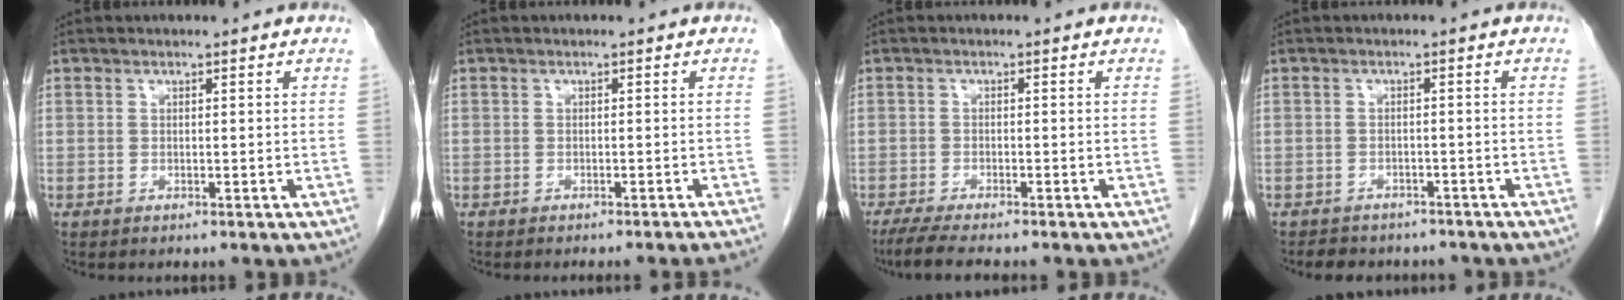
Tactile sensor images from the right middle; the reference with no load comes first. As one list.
[{"total": 4.2, "force": [-3.8, -1.0, 1.5], "torque": [-0.011, -0.003, -0.046]}, {"total": 5.4, "force": [-4.4, 0.4, 3.1], "torque": [-0.056, -0.016, -0.073]}, {"total": 6.2, "force": [-5.4, 2.7, 1.5], "torque": [-0.025, 0.003, -0.064]}]